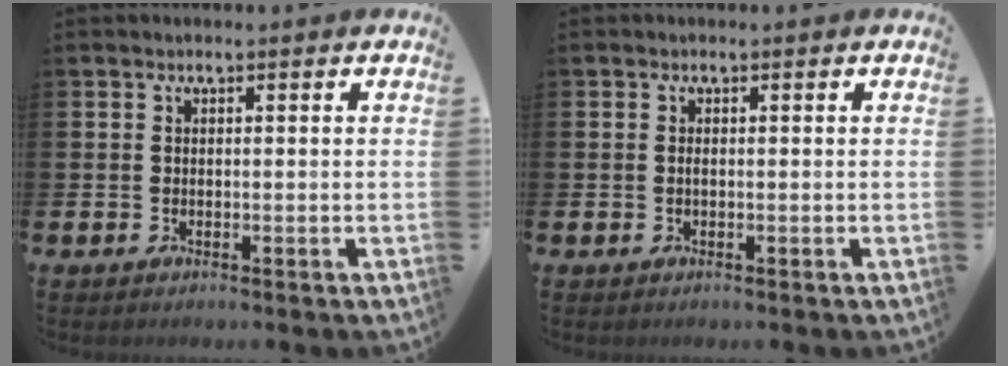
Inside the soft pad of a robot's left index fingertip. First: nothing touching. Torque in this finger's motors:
{"motor_torque": [0.22, -0.07, 0.02, 0.00]}